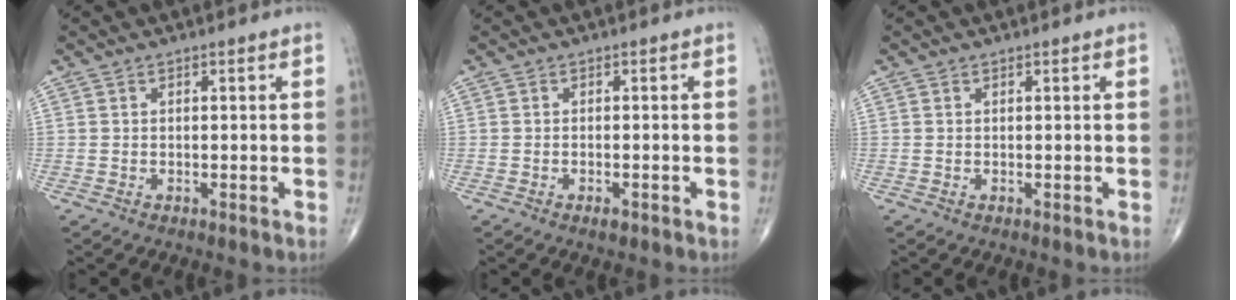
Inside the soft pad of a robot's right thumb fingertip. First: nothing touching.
{"total": 1.4, "force": [-0.8, 0.5, 1.0], "torque": [-0.017, 0.000, -0.013]}
{"total": 0.0}